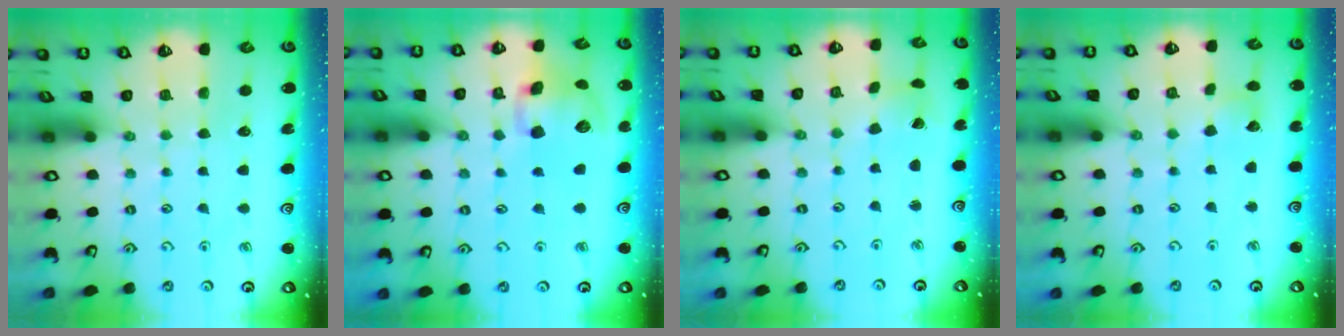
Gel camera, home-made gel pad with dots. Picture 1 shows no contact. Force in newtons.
{"total": 11.7, "press": 11.6, "slide": 2.1}
{"total": 1.2, "press": 1.2, "slide": 0.2}
{"total": 2.9, "press": 2.9, "slide": 0.3}